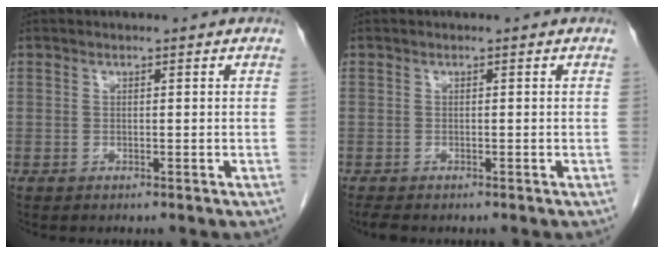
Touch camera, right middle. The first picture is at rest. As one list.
[{"total": 1.3, "force": [-1.1, 0.3, 0.6], "torque": [-0.016, -0.005, -0.018]}]